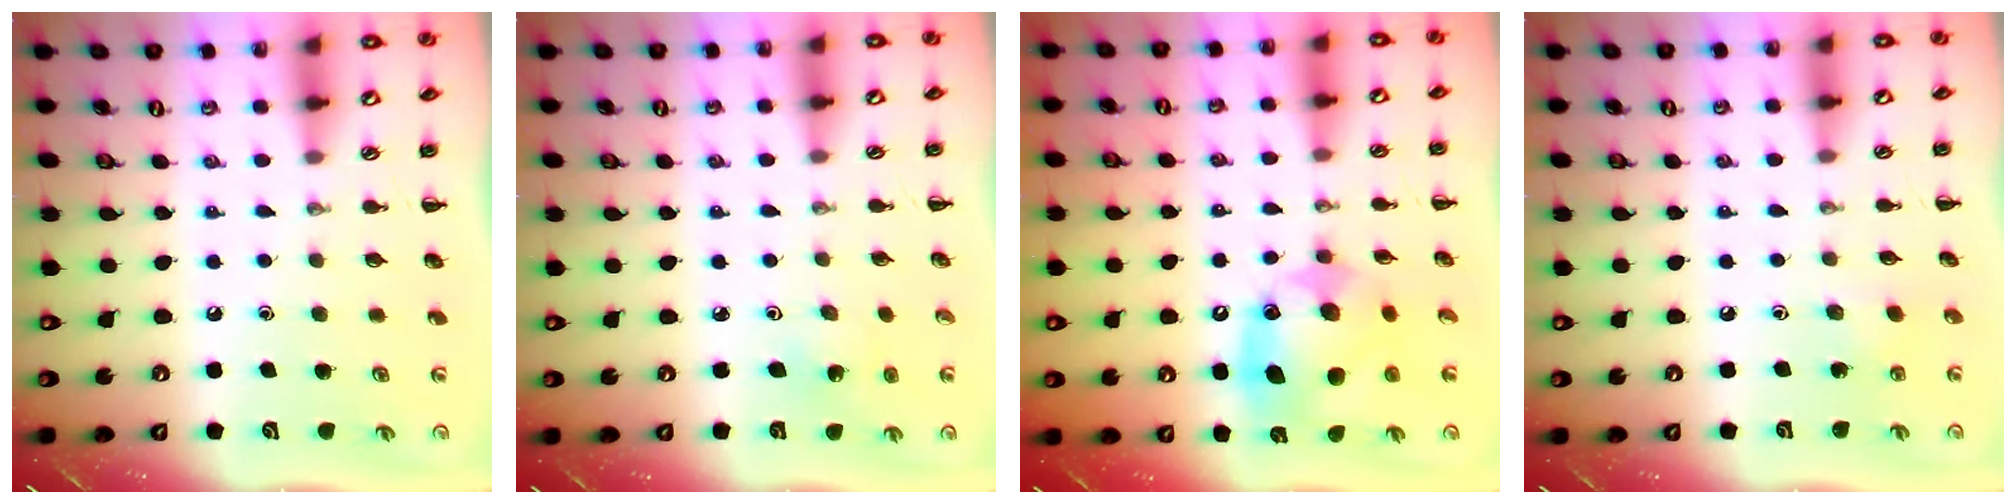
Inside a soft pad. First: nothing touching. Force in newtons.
{"total": 2.7, "press": 2.6, "slide": 0.9}
{"total": 12.9, "press": 12.8, "slide": 2.1}
{"total": 1.9, "press": 1.8, "slide": 0.7}